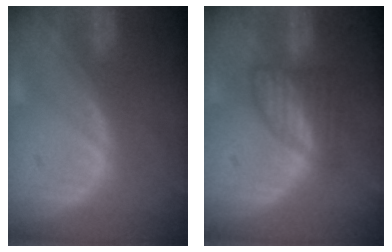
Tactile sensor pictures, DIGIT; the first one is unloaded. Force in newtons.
{"total": 6.1, "press": 5.7, "slide": 2.0}